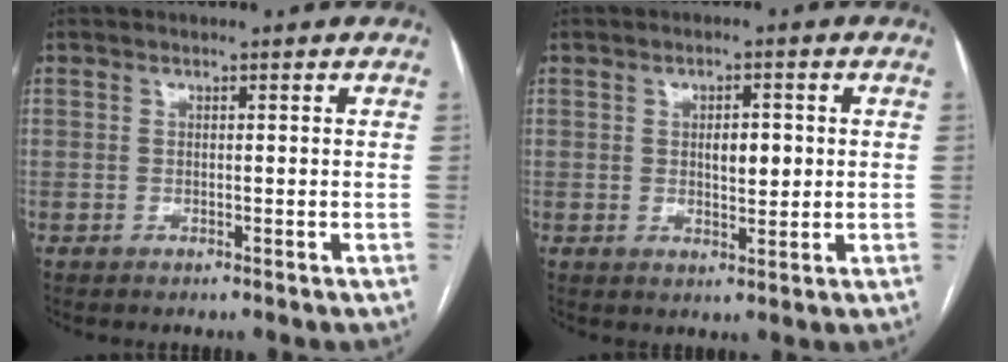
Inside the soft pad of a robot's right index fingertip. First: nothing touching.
{"total": 3.8, "force": [0.5, 1.6, 3.4], "torque": [-0.050, 0.000, 0.009]}